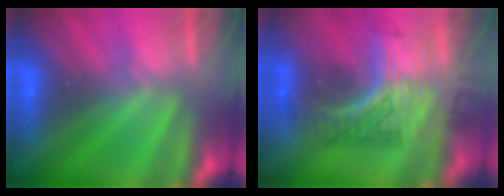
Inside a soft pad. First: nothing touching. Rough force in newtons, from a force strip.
{"total": 2.9}